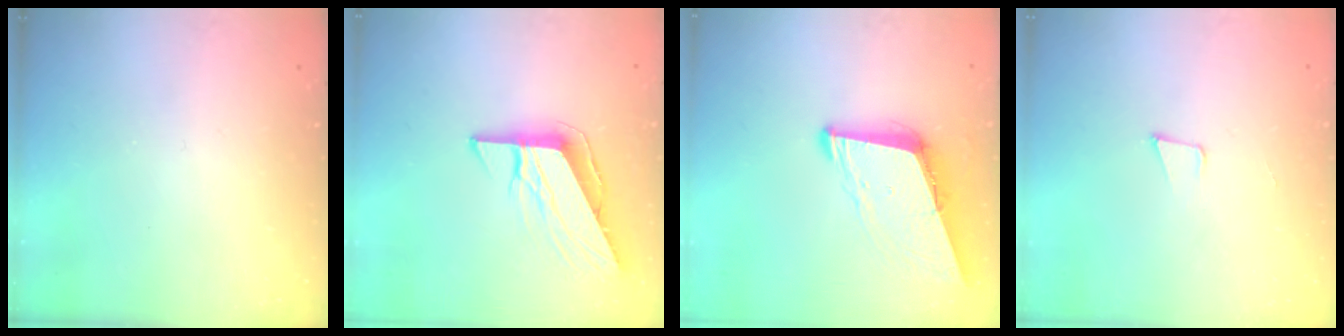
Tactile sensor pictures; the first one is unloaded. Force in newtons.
{"total": 9.4, "press": 9.4, "slide": 1.0}
{"total": 8.9, "press": 8.0, "slide": 3.7}
{"total": 3.9, "press": 2.9, "slide": 2.6}